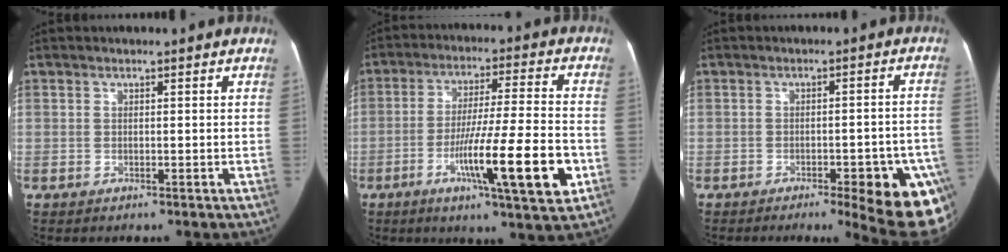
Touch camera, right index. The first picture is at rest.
{"total": 15.5, "force": [-5.6, 0.3, 14.5], "torque": [-0.231, -0.015, -0.089]}
{"total": 13.0, "force": [-7.0, 2.2, 10.7], "torque": [-0.050, 0.018, -0.080]}